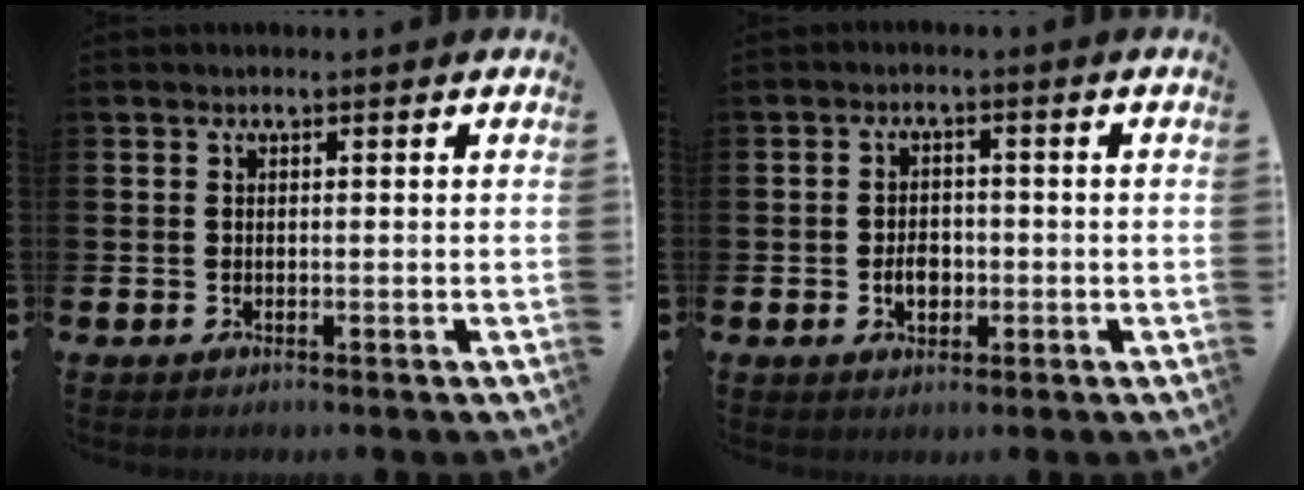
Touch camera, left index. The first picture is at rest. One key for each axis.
{"total": 2.9, "fx": -0.6, "fy": 2.0, "fz": 2.0, "tx": -0.015, "ty": -0.007, "tz": -0.018}